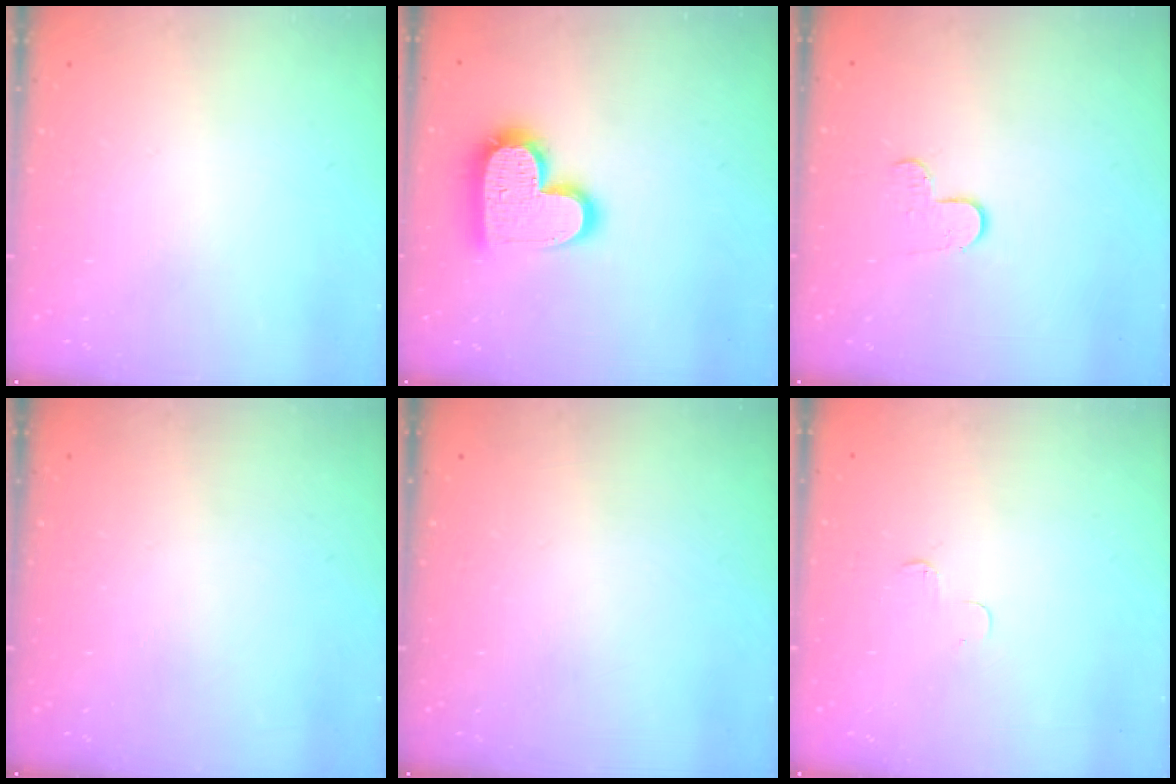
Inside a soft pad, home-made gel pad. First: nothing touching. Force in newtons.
{"total": 17.1, "press": 17.1, "slide": 1.1}
{"total": 5.5, "press": 5.5, "slide": 0.5}
{"total": 0.0}
{"total": 0.0}
{"total": 3.6, "press": 3.6, "slide": 0.4}